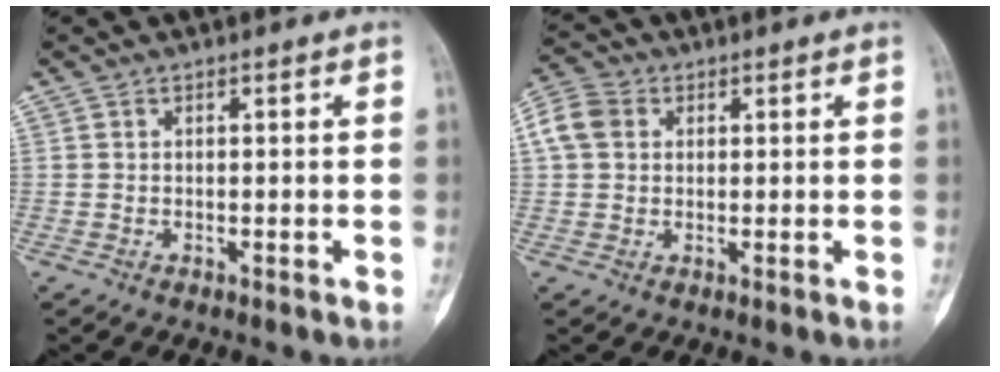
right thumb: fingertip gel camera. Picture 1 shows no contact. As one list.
[{"total": 6.4, "force": [1.5, 5.1, 3.5], "torque": [-0.070, 0.016, 0.024]}]